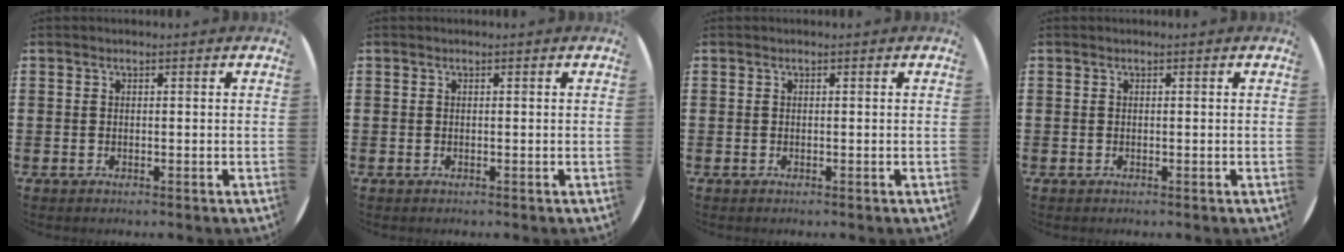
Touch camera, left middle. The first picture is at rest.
{"total": 0.0}
{"total": 0.0}
{"total": 0.0}